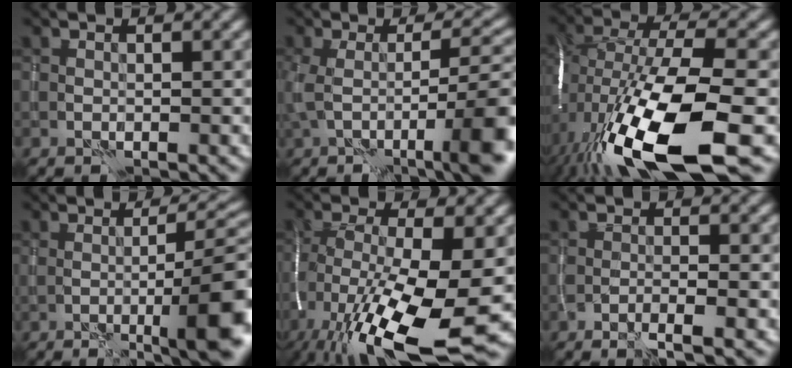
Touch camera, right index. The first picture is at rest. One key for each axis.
{"total": 9.1, "fx": -1.7, "fy": 2.6, "fz": 8.6, "tx": -0.127, "ty": -0.001, "tz": -0.027}
{"total": 17.9, "fx": -6.5, "fy": 6.8, "fz": 15.3, "tx": -0.298, "ty": -0.027, "tz": -0.107}
{"total": 9.2, "fx": -1.6, "fy": 2.0, "fz": 8.8, "tx": -0.104, "ty": 0.008, "tz": -0.022}
{"total": 16.0, "fx": -7.8, "fy": 4.1, "fz": 13.3, "tx": -0.262, "ty": -0.016, "tz": -0.127}
{"total": 2.1, "fx": -1.3, "fy": 0.4, "fz": 1.6, "tx": -0.019, "ty": -0.001, "tz": -0.029}